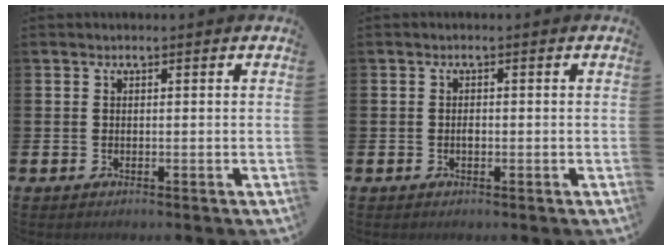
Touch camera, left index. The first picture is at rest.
{"total": 0.7, "force": [-0.2, 0.4, 0.6], "torque": [-0.010, 0.000, -0.005]}